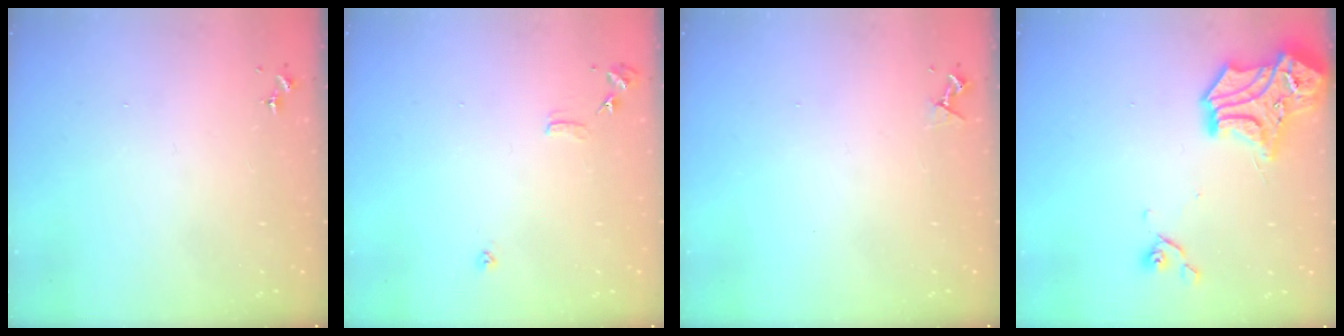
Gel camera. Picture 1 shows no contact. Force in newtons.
{"total": 7.4, "press": 7.4, "slide": 0.7}
{"total": 3.8, "press": 3.7, "slide": 0.6}
{"total": 17.6, "press": 17.4, "slide": 2.2}